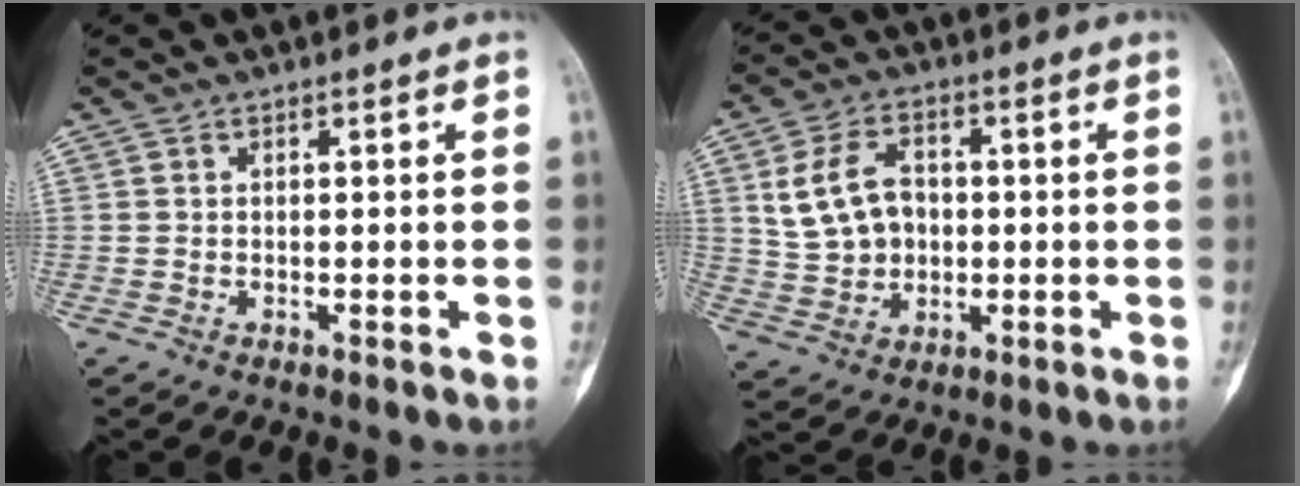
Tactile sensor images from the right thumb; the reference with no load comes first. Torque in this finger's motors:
{"motor_torque": [-0.06, 0.21, 0.52, -0.36, 0.03]}